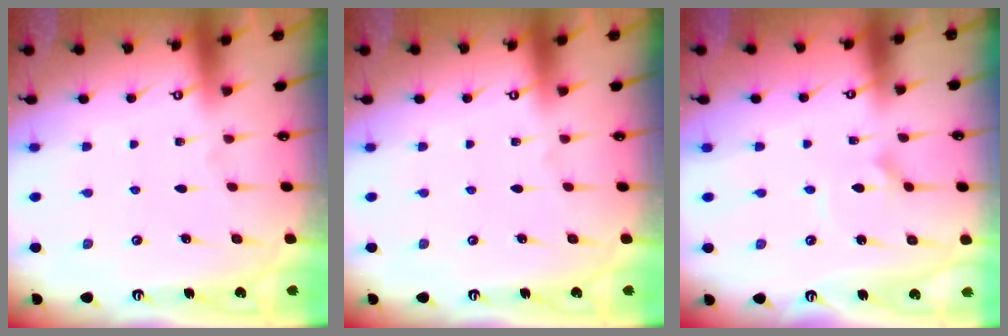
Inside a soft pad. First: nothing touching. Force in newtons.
{"total": 0.0}
{"total": 2.7, "press": 2.7, "slide": 0.1}